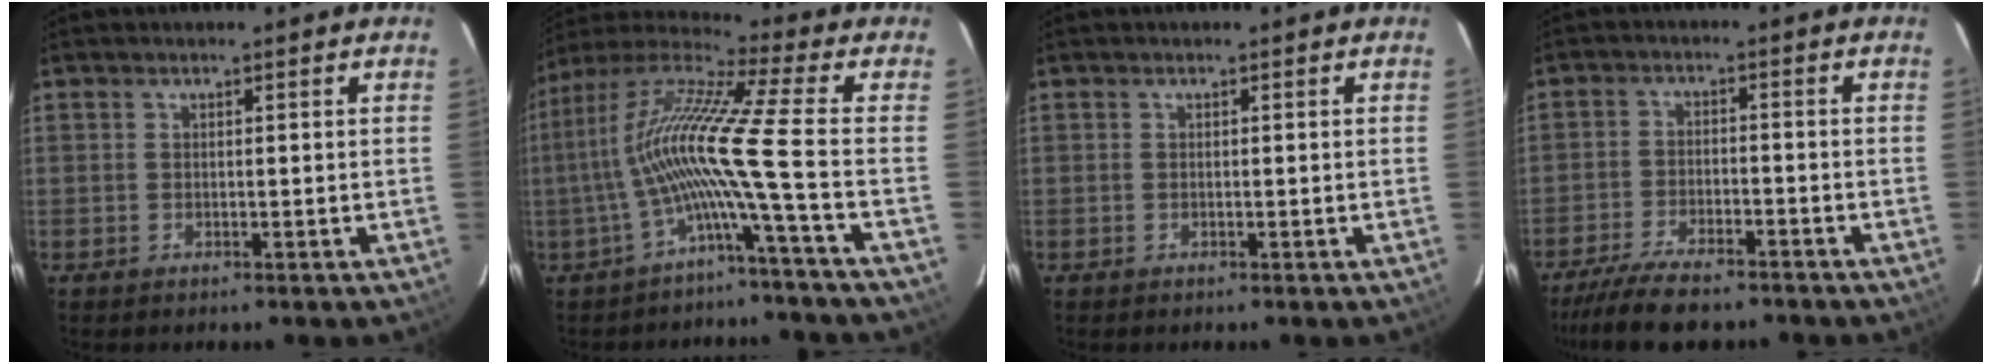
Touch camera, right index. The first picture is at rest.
{"total": 12.4, "force": [-3.5, -2.4, 11.7], "torque": [-0.207, -0.002, -0.069]}
{"total": 0.0}
{"total": 11.5, "force": [-9.7, 2.9, 5.4], "torque": [-0.129, -0.022, -0.164]}